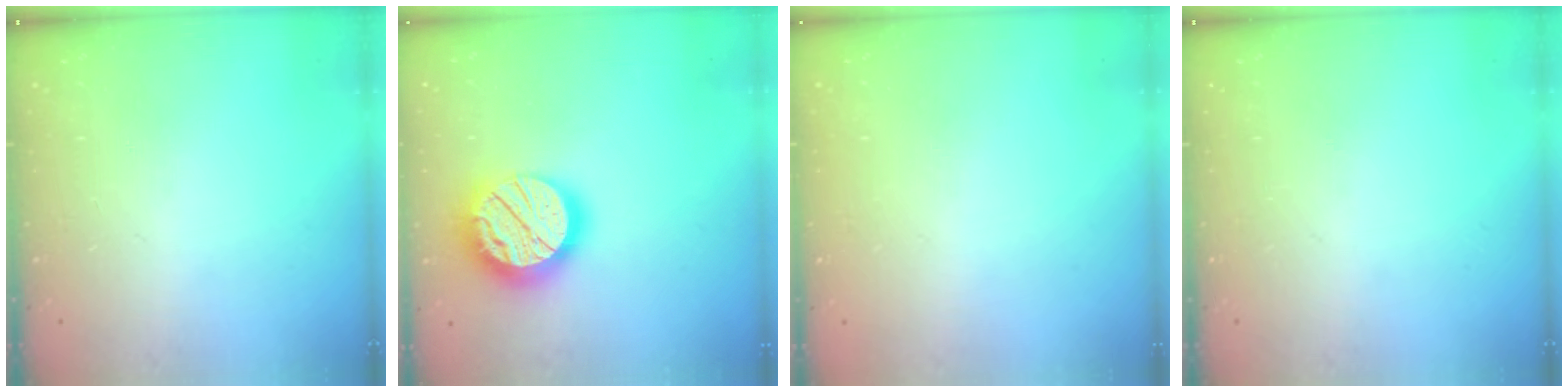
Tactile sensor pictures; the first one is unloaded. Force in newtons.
{"total": 20.2, "press": 20.2, "slide": 1.5}
{"total": 0.5, "press": 0.5, "slide": 0.1}
{"total": 0.0}